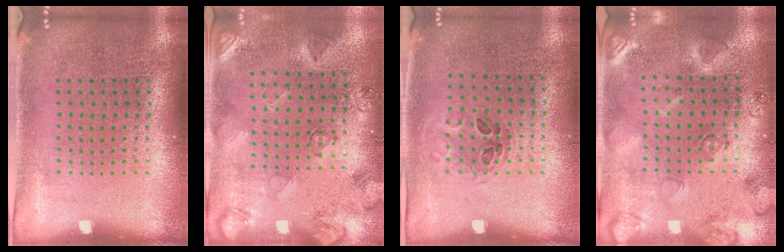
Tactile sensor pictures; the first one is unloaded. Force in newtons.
{"total": 2.5, "press": 1.8, "slide": 1.8}
{"total": 1.0, "press": 0.7, "slide": 0.7}
{"total": 2.5, "press": 2.5, "slide": 0.1}